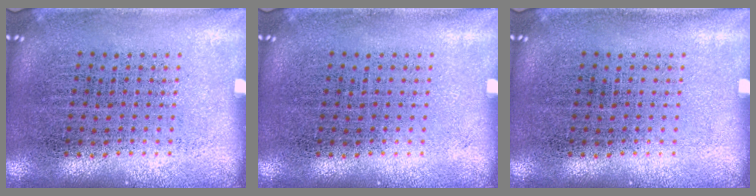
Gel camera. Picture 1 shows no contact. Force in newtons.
{"total": 0.0}
{"total": 0.0}